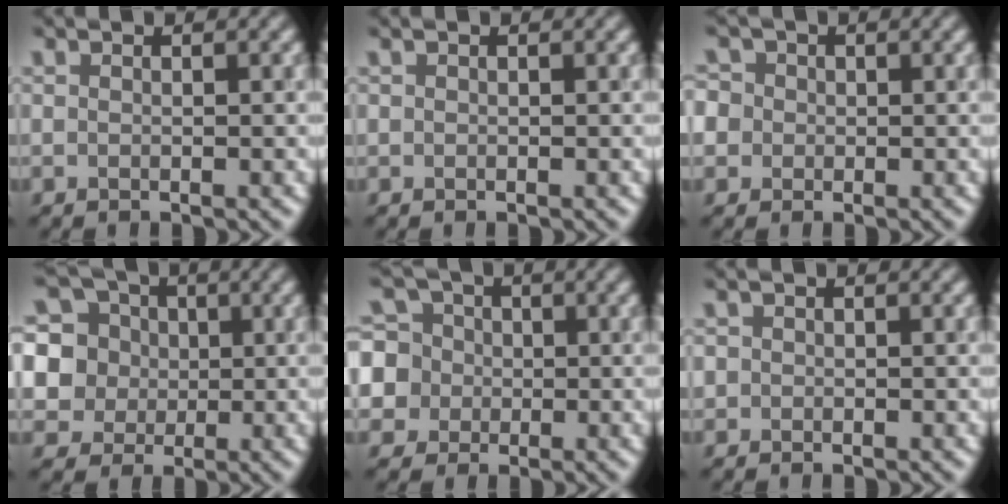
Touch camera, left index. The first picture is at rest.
{"total": 0.0}
{"total": 5.2, "force": [1.3, 4.6, 2.0], "torque": [-0.042, 0.036, -0.008]}
{"total": 9.7, "force": [2.8, 8.6, 3.5], "torque": [-0.092, 0.032, 0.040]}
{"total": 7.7, "force": [0.4, 7.3, 2.5], "torque": [-0.069, 0.033, -0.019]}
{"total": 0.7, "force": [0.1, 0.7, 0.1], "torque": [0.003, 0.000, -0.002]}